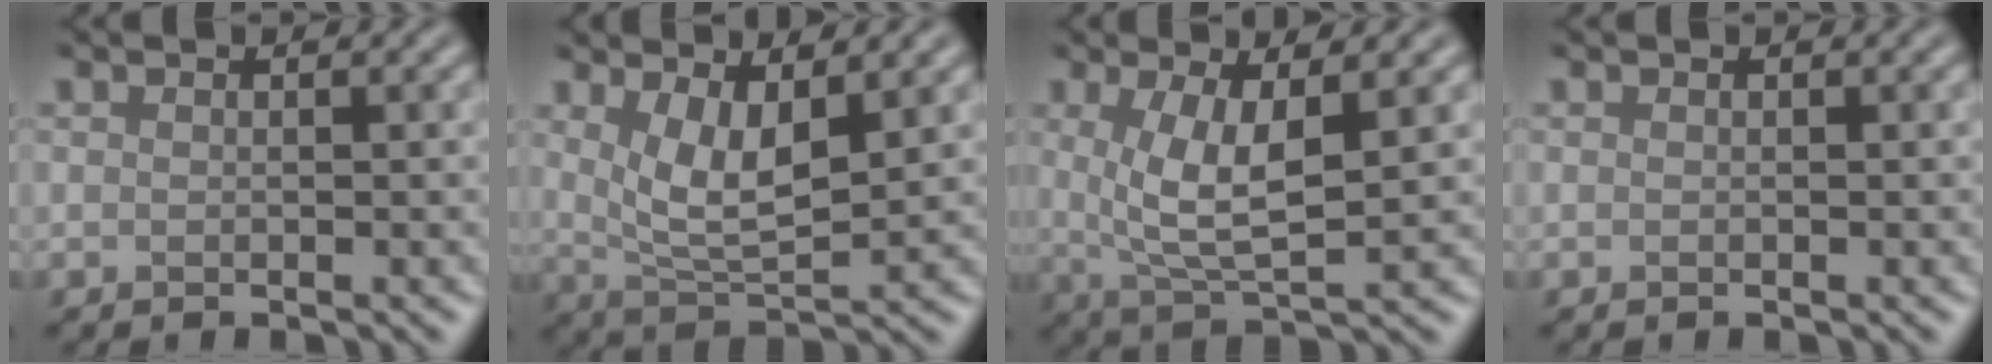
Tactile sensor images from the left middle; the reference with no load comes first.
{"total": 3.5, "force": [1.0, 1.0, 3.2], "torque": [-0.081, -0.006, 0.045]}
{"total": 4.5, "force": [0.2, 1.1, 4.4], "torque": [-0.106, -0.005, 0.029]}
{"total": 0.0}